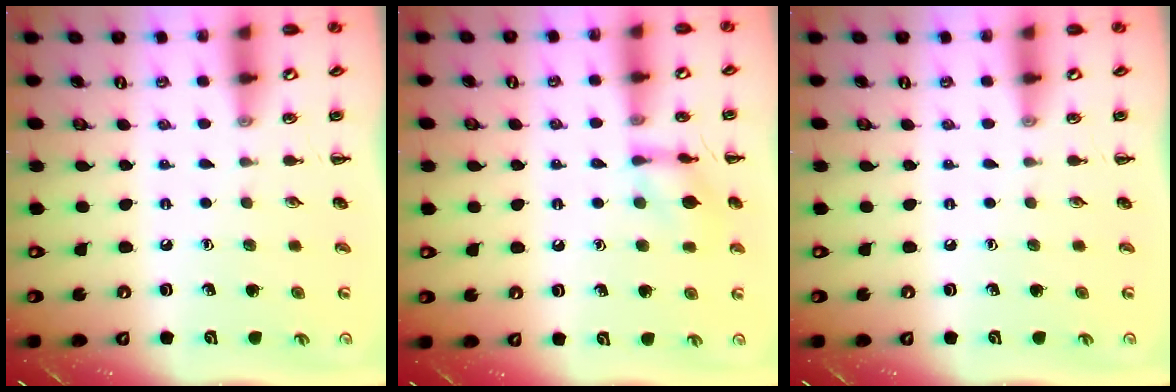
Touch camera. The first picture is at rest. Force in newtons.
{"total": 9.7, "press": 9.7, "slide": 0.5}
{"total": 0.0}